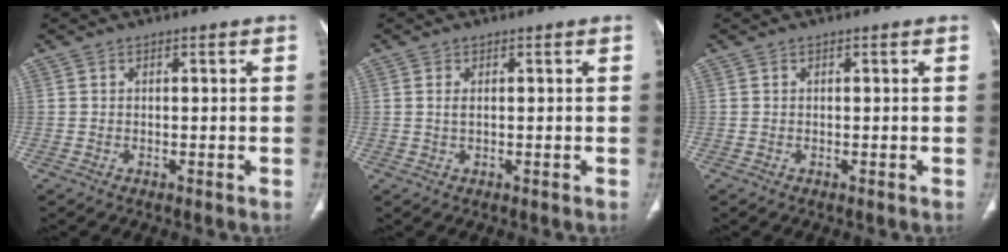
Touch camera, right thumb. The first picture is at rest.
{"total": 1.2, "force": [0.3, 0.5, 1.1], "torque": [-0.027, 0.003, 0.012]}
{"total": 0.0}